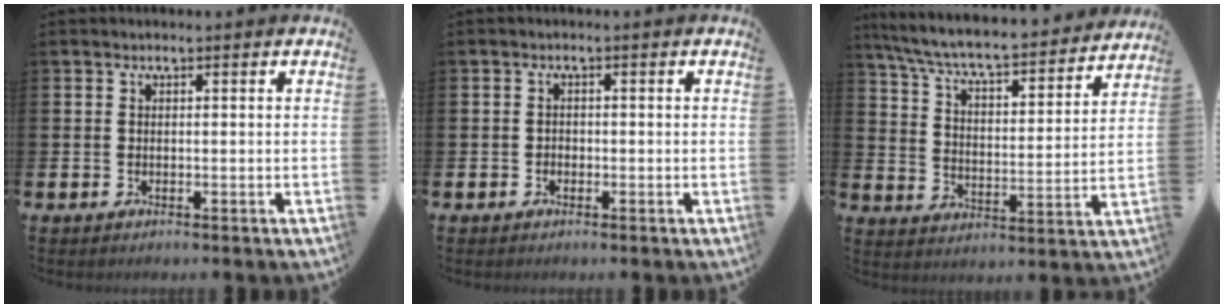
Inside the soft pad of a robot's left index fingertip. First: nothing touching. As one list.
[{"total": 1.0, "force": [-0.6, 0.7, 0.2], "torque": [-0.010, 0.006, -0.013]}, {"total": 7.2, "force": [6.7, 0.8, 2.5], "torque": [-0.082, -0.057, 0.110]}]